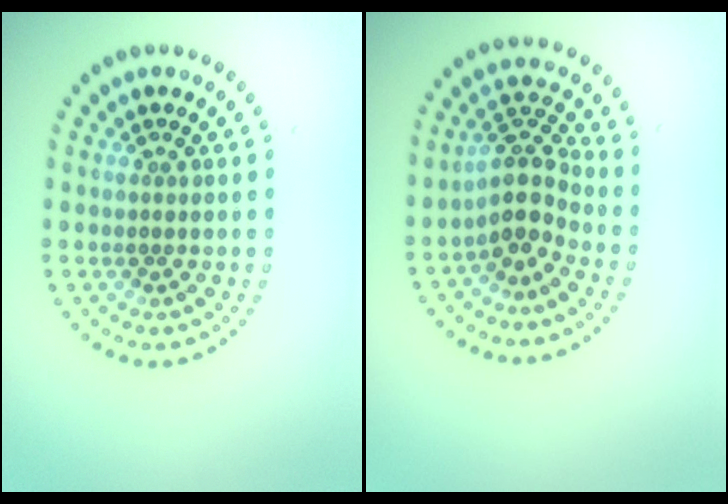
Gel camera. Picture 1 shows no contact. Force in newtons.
{"total": 3.7, "press": 2.8, "slide": 2.4}